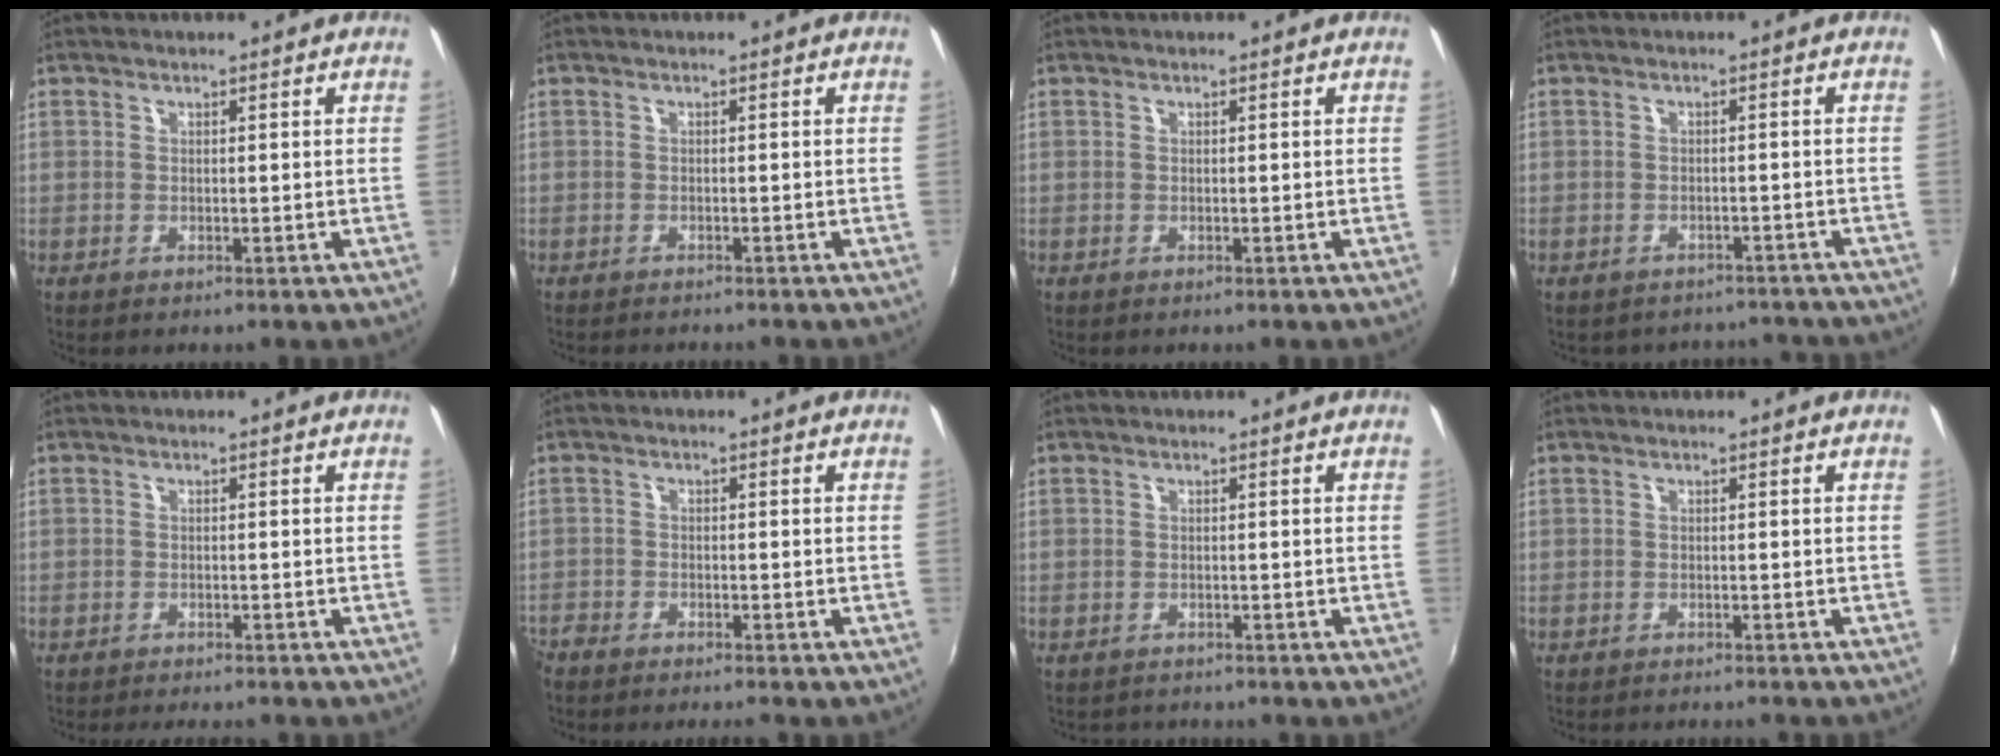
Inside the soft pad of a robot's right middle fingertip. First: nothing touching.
{"total": 2.4, "force": [-2.2, 0.2, 0.8], "torque": [-0.022, -0.013, -0.036]}
{"total": 0.0}
{"total": 8.8, "force": [-7.8, 3.5, 1.9], "torque": [-0.043, 0.004, -0.089]}
{"total": 4.9, "force": [-4.4, 0.8, 1.9], "torque": [-0.050, -0.009, -0.065]}
{"total": 5.1, "force": [-4.8, 0.9, 1.6], "torque": [-0.058, -0.020, -0.090]}
{"total": 2.1, "force": [-2.0, 0.7, 0.1], "torque": [-0.009, -0.005, -0.031]}
{"total": 4.4, "force": [-4.1, 0.4, 1.5], "torque": [-0.038, -0.012, -0.061]}